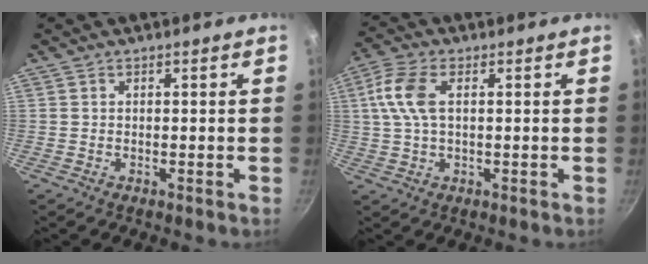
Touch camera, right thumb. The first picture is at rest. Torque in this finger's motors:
{"motor_torque": [-0.35, 0.34, 1.07, -0.33, 0.24]}